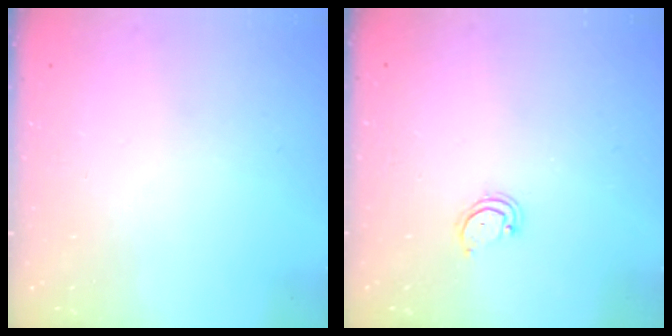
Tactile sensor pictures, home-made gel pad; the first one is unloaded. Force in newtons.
{"total": 3.1, "press": 3.1, "slide": 0.2}